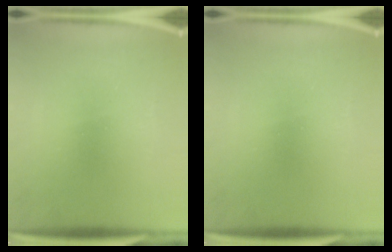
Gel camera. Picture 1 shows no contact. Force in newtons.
{"total": 0.0}